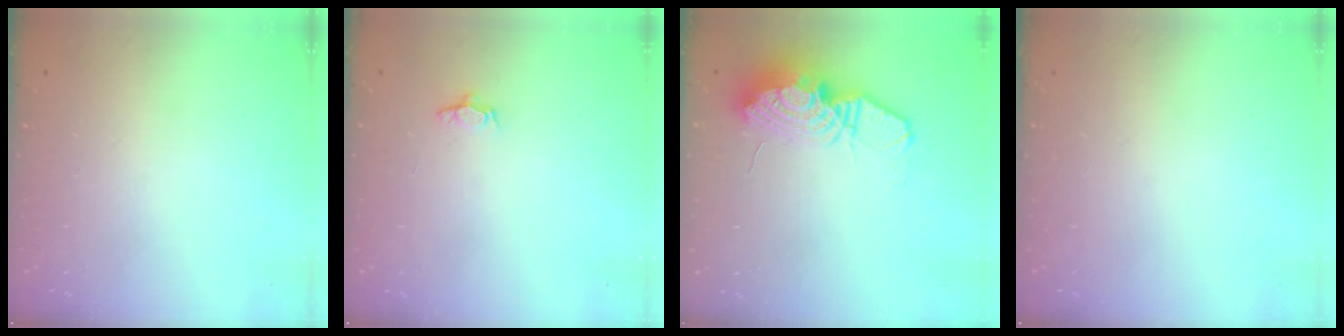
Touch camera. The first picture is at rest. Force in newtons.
{"total": 3.3, "press": 3.2, "slide": 0.5}
{"total": 14.4, "press": 14.4, "slide": 1.4}
{"total": 0.0}